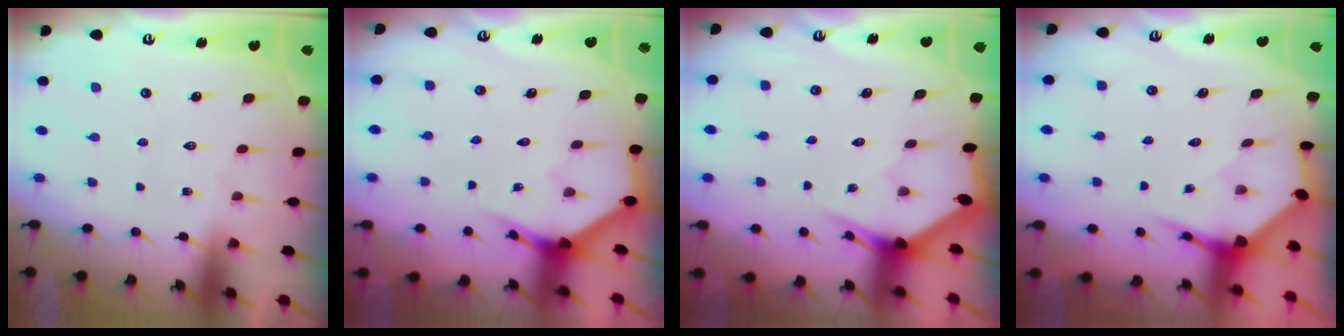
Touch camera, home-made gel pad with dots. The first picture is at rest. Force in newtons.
{"total": 3.7, "press": 3.7, "slide": 0.3}
{"total": 3.0, "press": 3.0, "slide": 0.1}
{"total": 4.0, "press": 4.0, "slide": 0.4}